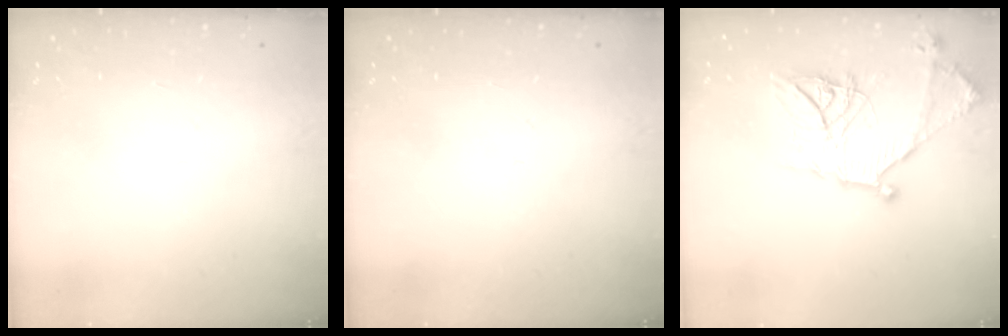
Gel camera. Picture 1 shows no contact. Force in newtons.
{"total": 0.0}
{"total": 17.4, "press": 17.4, "slide": 0.5}